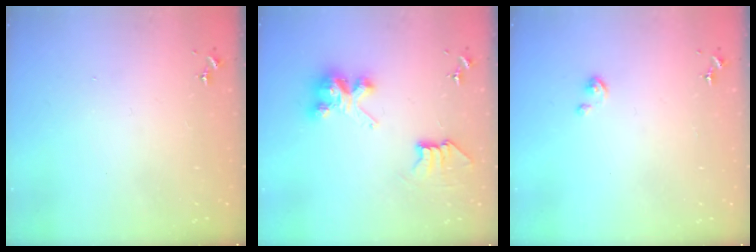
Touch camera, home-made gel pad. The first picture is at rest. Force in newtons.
{"total": 8.1, "press": 8.1, "slide": 0.1}
{"total": 2.2, "press": 2.2, "slide": 0.2}